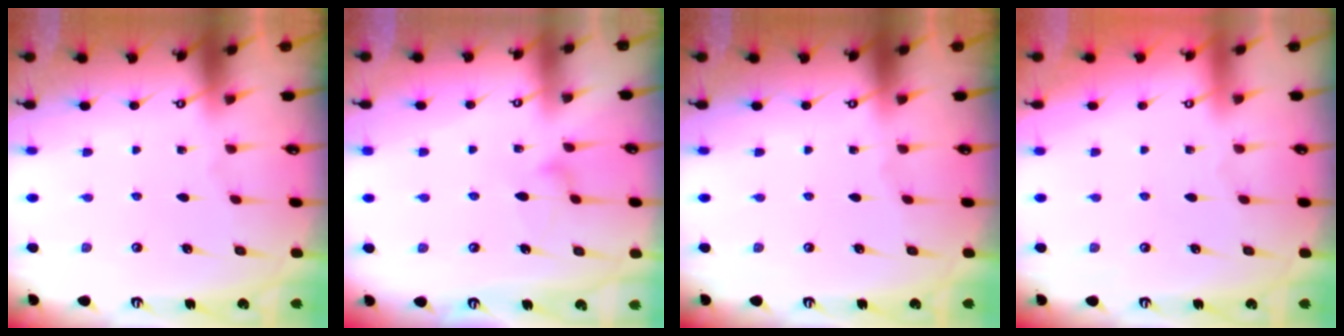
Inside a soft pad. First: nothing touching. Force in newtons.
{"total": 5.1, "press": 5.1, "slide": 0.3}
{"total": 0.0}
{"total": 3.9, "press": 3.9, "slide": 0.1}